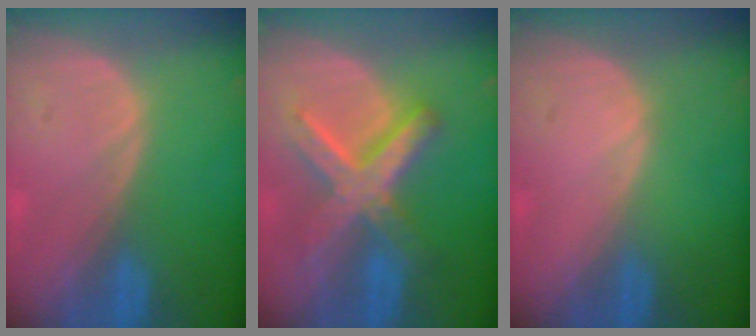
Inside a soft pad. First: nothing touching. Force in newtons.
{"total": 8.9, "press": 8.9, "slide": 0.7}
{"total": 0.0}